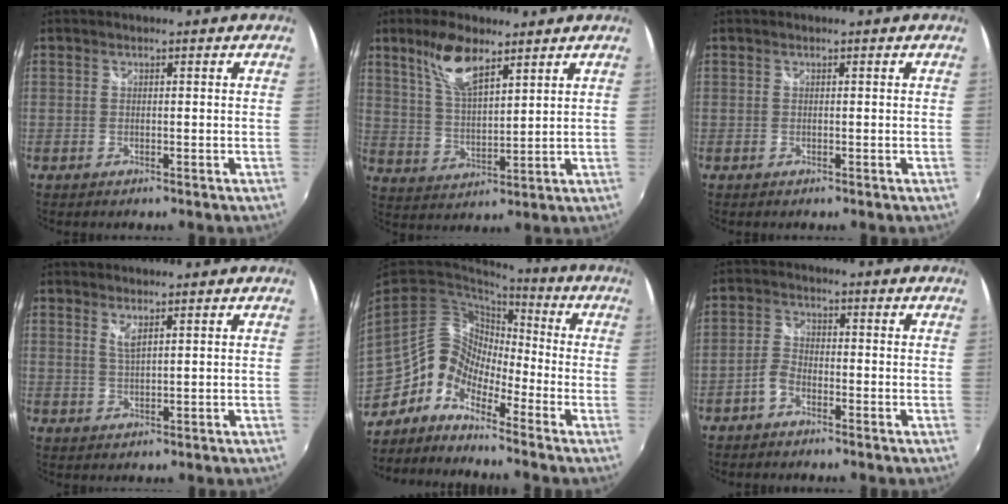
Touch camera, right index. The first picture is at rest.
{"total": 9.3, "force": [6.0, 3.2, 6.4], "torque": [-0.125, 0.009, 0.122]}
{"total": 0.0}
{"total": 2.0, "force": [1.3, 0.3, 1.5], "torque": [-0.029, -0.003, 0.022]}
{"total": 11.0, "force": [-6.2, 7.6, 4.9], "torque": [-0.093, 0.026, -0.146]}
{"total": 3.1, "force": [-2.1, 1.6, 1.7], "torque": [-0.044, 0.010, -0.043]}